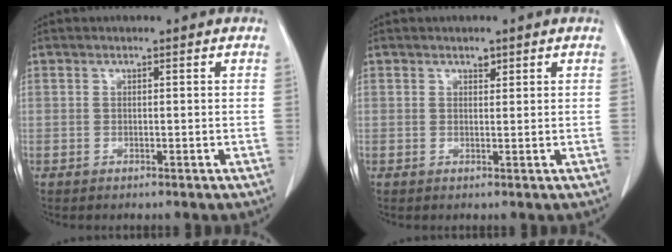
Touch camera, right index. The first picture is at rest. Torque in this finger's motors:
{"motor_torque": [0.00, 0.00, 0.00, 0.00]}